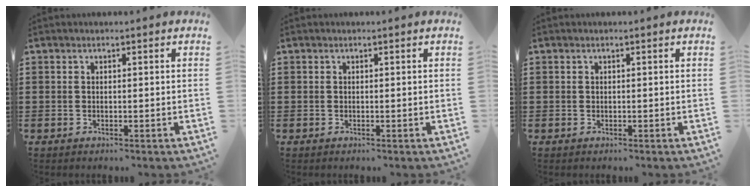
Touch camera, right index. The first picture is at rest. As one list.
[{"total": 0.0}, {"total": 0.0}]